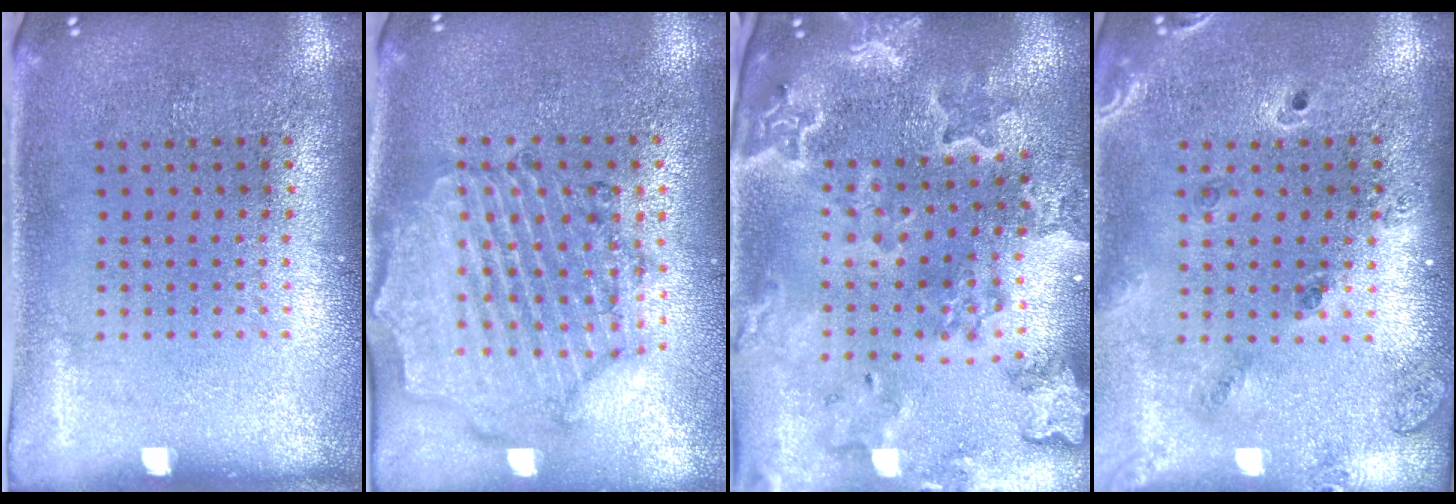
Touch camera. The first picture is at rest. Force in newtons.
{"total": 1.6, "press": 1.6, "slide": 0.4}
{"total": 2.9, "press": 2.7, "slide": 1.0}
{"total": 1.3, "press": 1.3, "slide": 0.5}